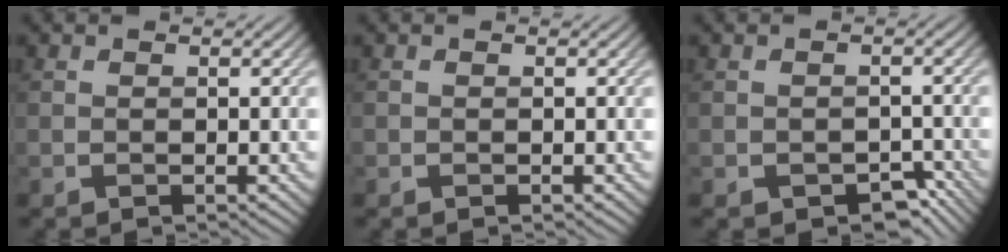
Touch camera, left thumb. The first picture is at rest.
{"total": 0.0}
{"total": 3.6, "force": [-2.2, 2.3, 1.8], "torque": [-0.024, -0.012, -0.027]}